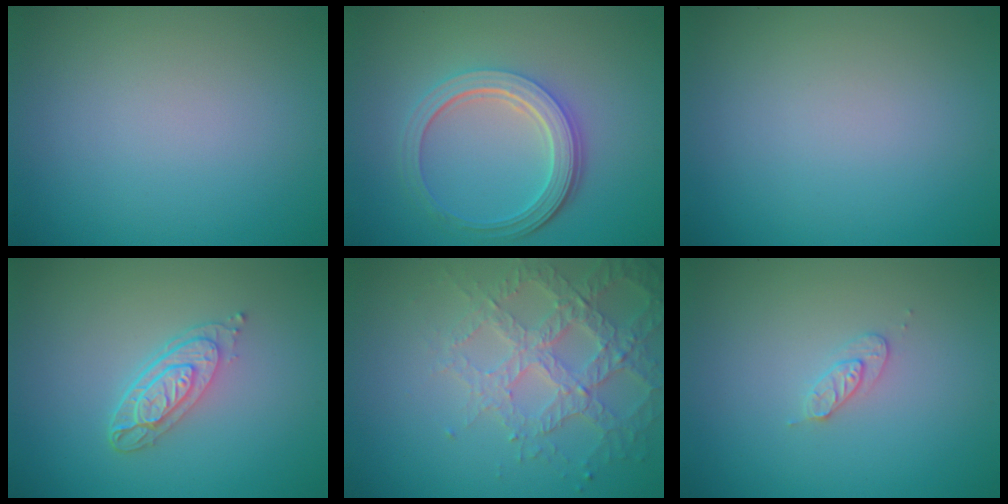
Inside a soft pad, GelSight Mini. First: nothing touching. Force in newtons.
{"total": 5.2, "press": 3.8, "slide": 3.5}
{"total": 0.0}
{"total": 3.9, "press": 2.8, "slide": 2.6}
{"total": 4.4, "press": 4.1, "slide": 1.6}
{"total": 1.4, "press": 1.4, "slide": 0.2}